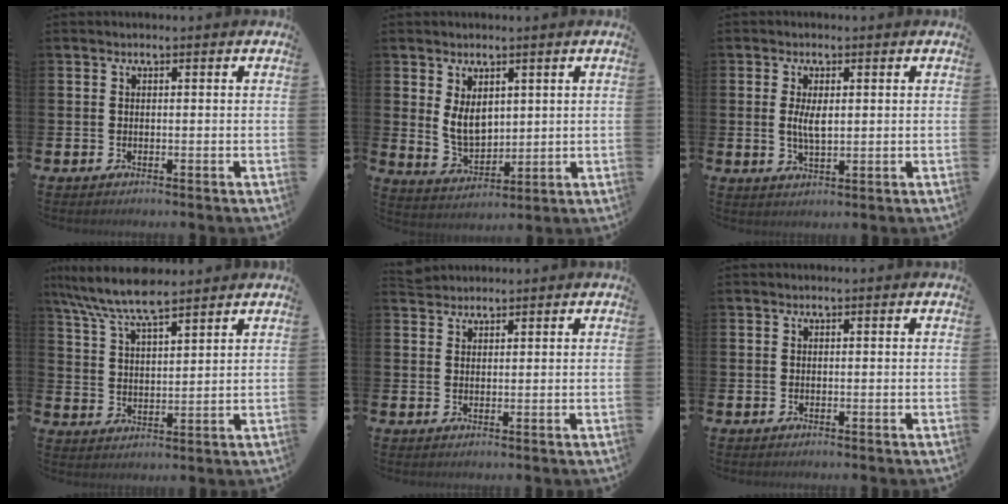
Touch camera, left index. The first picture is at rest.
{"total": 4.7, "force": [2.2, 2.9, 3.0], "torque": [-0.051, -0.004, 0.037]}
{"total": 3.5, "force": [0.6, 1.4, 3.1], "torque": [-0.051, -0.001, 0.006]}
{"total": 7.7, "force": [7.0, 1.3, 2.9], "torque": [-0.081, -0.028, 0.126]}
{"total": 2.1, "force": [2.1, 0.6, 0.0], "torque": [0.008, -0.006, 0.037]}
{"total": 0.0}